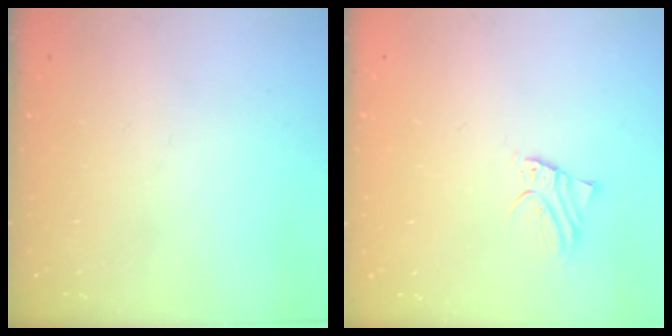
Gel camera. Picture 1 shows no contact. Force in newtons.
{"total": 2.3, "press": 2.3, "slide": 0.2}